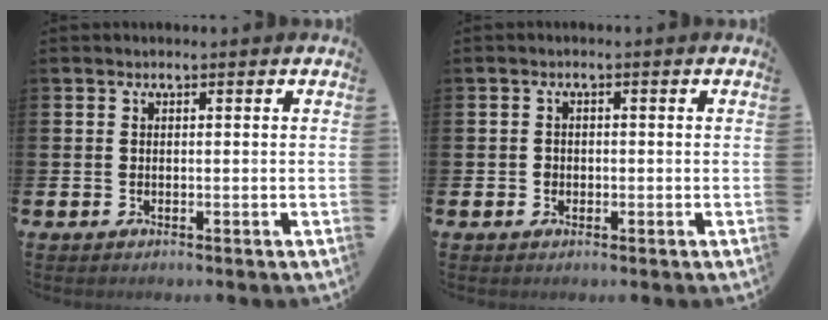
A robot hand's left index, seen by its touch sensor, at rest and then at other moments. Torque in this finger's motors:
{"motor_torque": [-0.25, -0.14, -0.04, -0.01]}